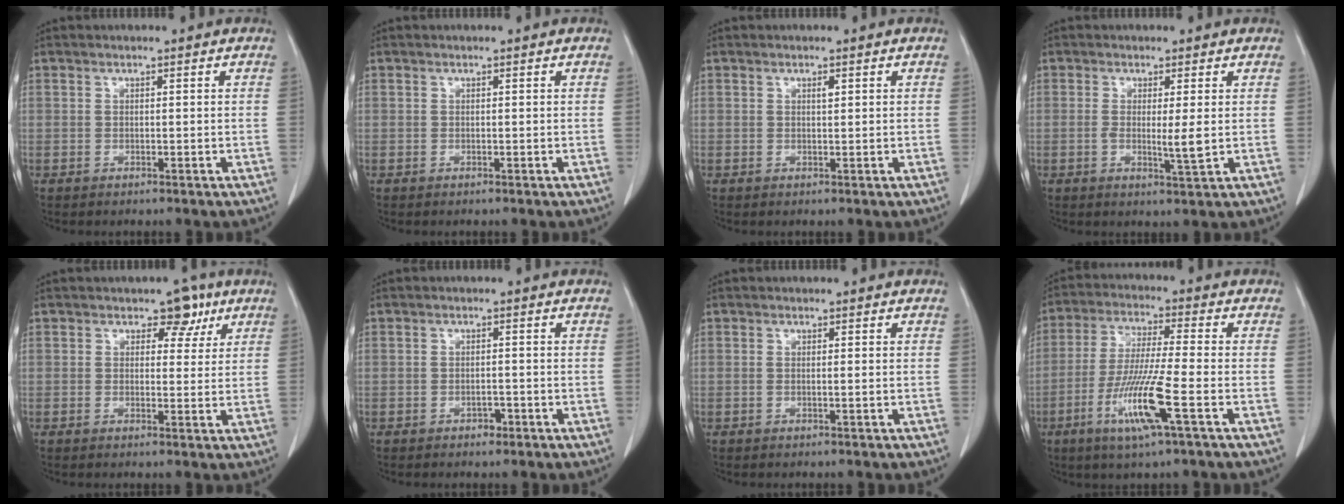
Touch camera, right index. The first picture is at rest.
{"total": 0.0}
{"total": 0.8, "force": [0.4, 0.2, 0.6], "torque": [-0.012, -0.002, 0.006]}
{"total": 3.4, "force": [0.0, 0.1, 3.4], "torque": [-0.059, -0.007, 0.001]}
{"total": 4.1, "force": [2.3, 2.7, 2.1], "torque": [-0.013, 0.005, 0.027]}
{"total": 1.4, "force": [-0.8, 0.9, 0.8], "torque": [-0.012, 0.002, -0.009]}
{"total": 0.6, "force": [0.0, -0.1, 0.6], "torque": [-0.011, -0.002, -0.001]}
{"total": 11.1, "force": [-4.3, -0.2, 10.2], "torque": [-0.205, -0.021, -0.086]}